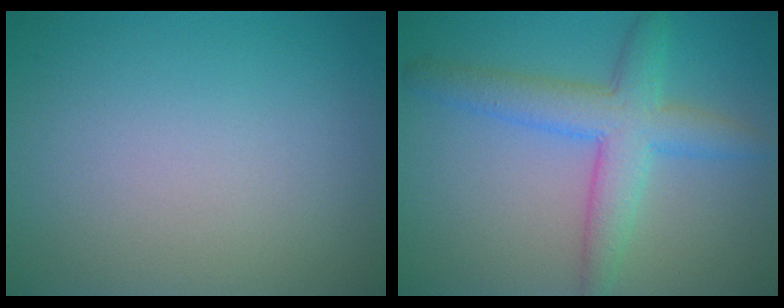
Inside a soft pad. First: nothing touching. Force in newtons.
{"total": 5.2, "press": 5.2, "slide": 0.1}